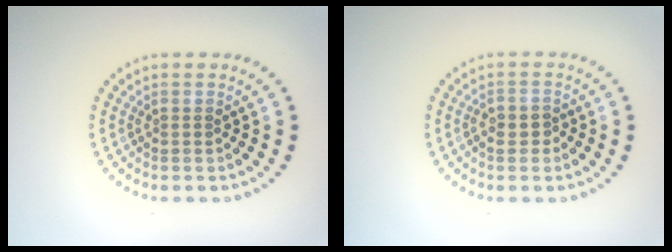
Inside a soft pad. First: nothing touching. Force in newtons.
{"total": 1.3, "press": 1.2, "slide": 0.5}